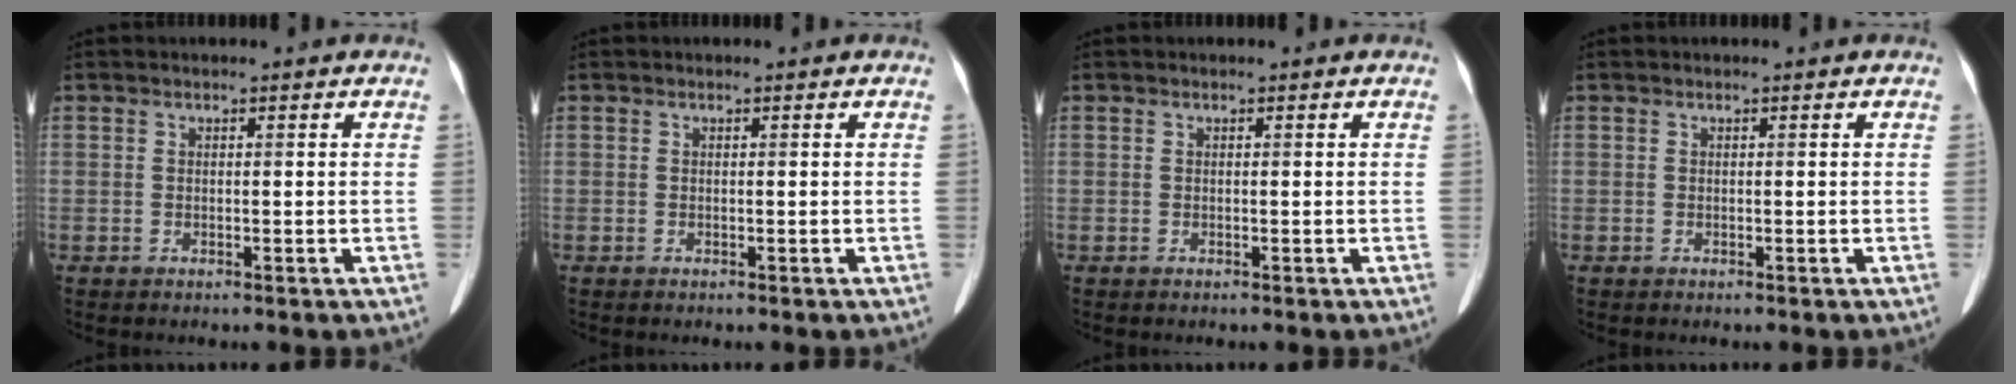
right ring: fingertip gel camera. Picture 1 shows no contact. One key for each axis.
{"total": 0.0}
{"total": 0.0}
{"total": 0.0}